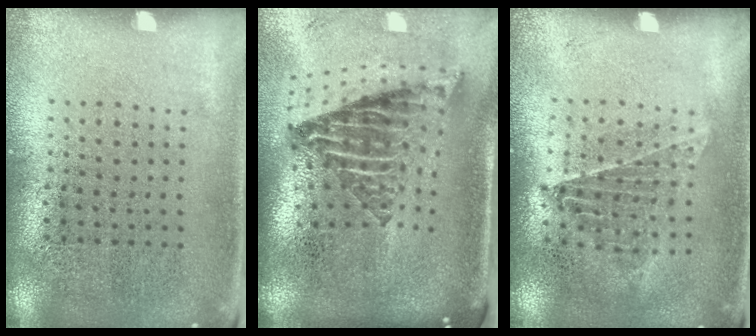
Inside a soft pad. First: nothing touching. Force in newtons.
{"total": 2.7, "press": 1.8, "slide": 2.0}
{"total": 0.9, "press": 0.9, "slide": 0.1}